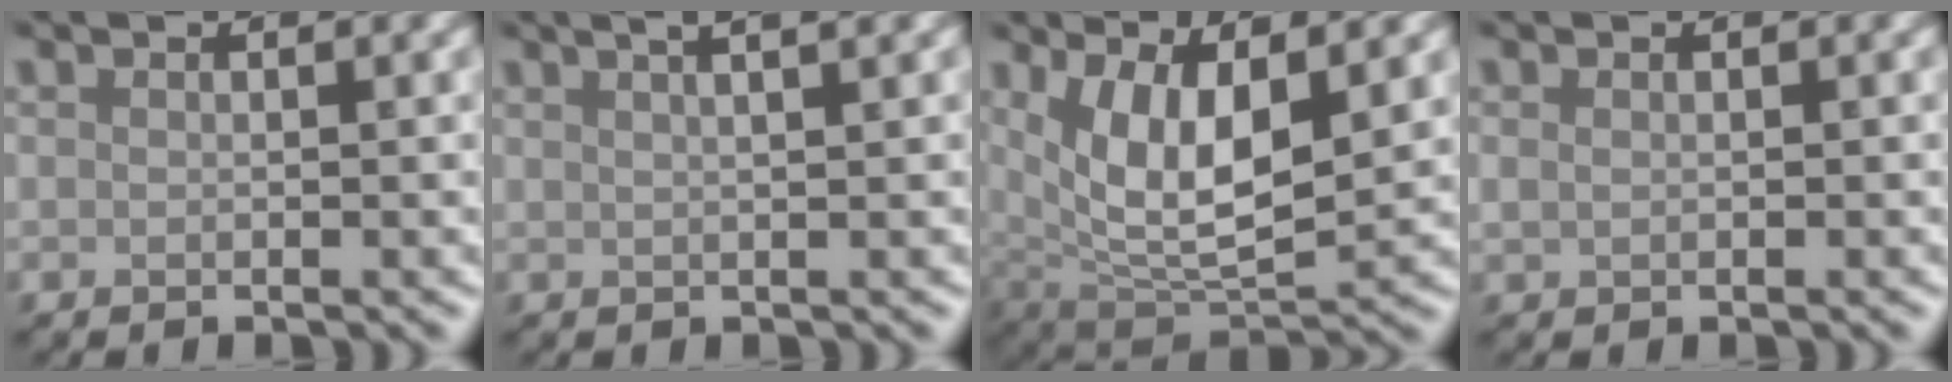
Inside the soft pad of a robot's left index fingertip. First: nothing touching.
{"total": 6.2, "force": [3.7, 2.5, 4.3], "torque": [-0.025, 0.048, 0.019]}
{"total": 6.9, "force": [2.0, 2.7, 6.1], "torque": [-0.124, -0.017, 0.045]}
{"total": 0.6, "force": [0.2, 0.4, 0.4], "torque": [-0.010, 0.000, 0.005]}